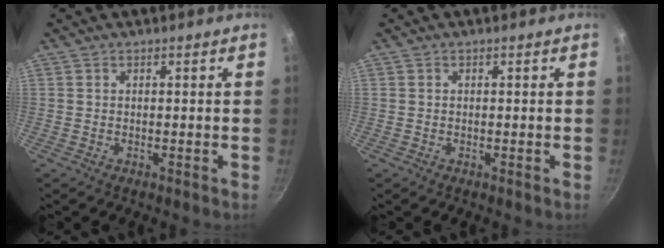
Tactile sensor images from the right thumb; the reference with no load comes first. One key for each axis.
{"total": 0.0}